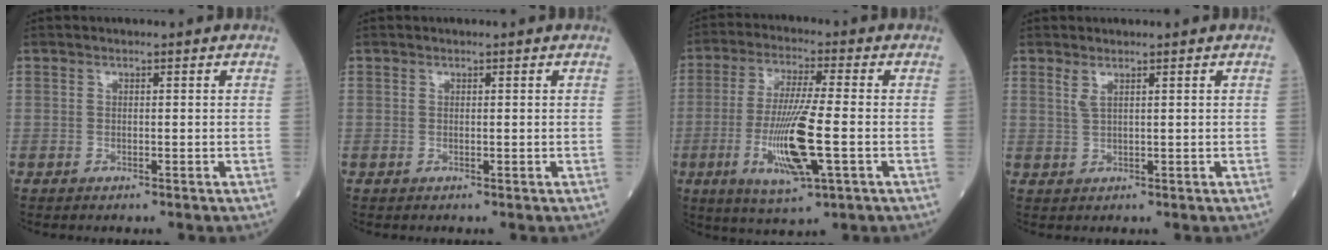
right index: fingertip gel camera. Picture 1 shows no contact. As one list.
[{"total": 0.0}, {"total": 11.9, "force": [-3.0, 0.8, 11.5], "torque": [-0.232, -0.017, -0.054]}, {"total": 1.2, "force": [0.8, 0.0, 0.9], "torque": [-0.028, 0.000, 0.018]}]